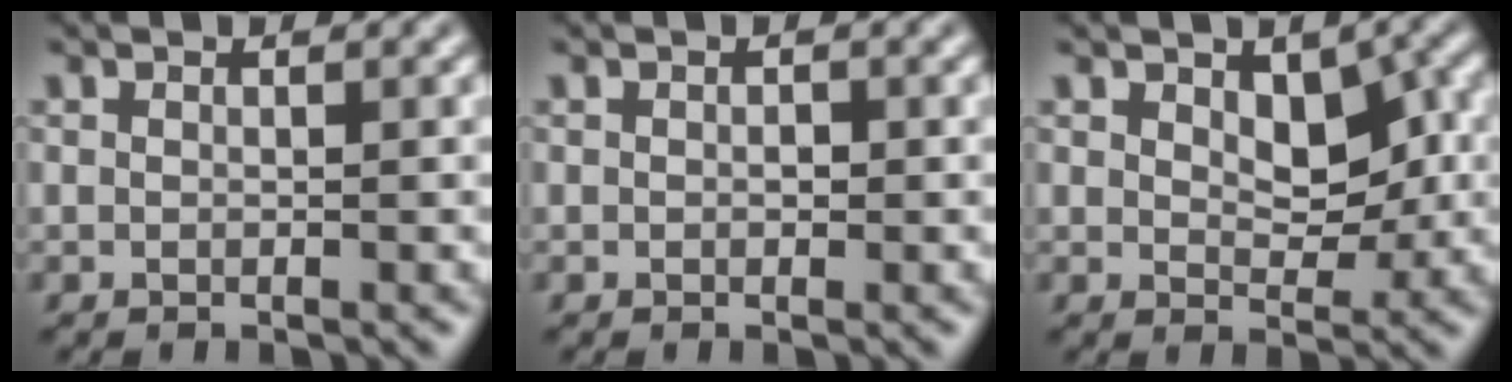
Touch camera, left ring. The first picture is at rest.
{"total": 0.5, "force": [0.0, 0.4, 0.3], "torque": [-0.003, -0.002, -0.001]}
{"total": 3.9, "force": [1.1, 2.3, 2.9], "torque": [-0.046, -0.004, 0.018]}